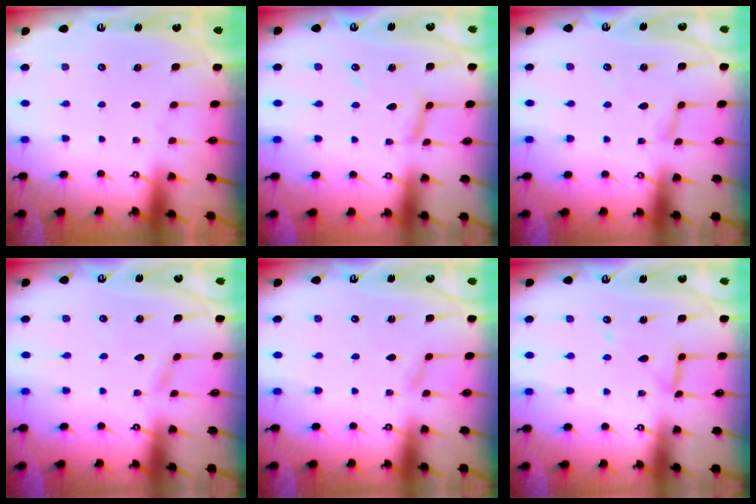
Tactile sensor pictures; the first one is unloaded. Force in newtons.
{"total": 7.0, "press": 7.0, "slide": 0.1}
{"total": 2.8, "press": 2.8, "slide": 0.2}
{"total": 2.3, "press": 2.3, "slide": 0.2}
{"total": 2.9, "press": 2.8, "slide": 0.3}
{"total": 10.2, "press": 10.1, "slide": 0.8}